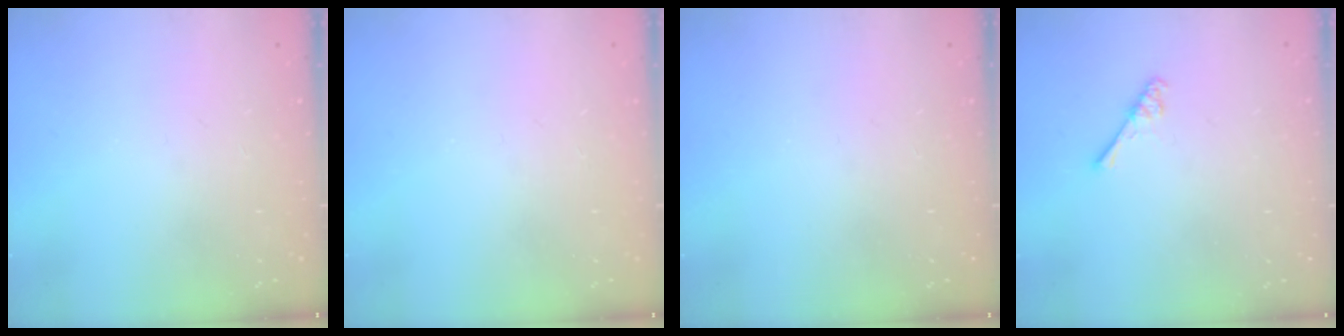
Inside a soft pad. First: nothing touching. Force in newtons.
{"total": 0.0}
{"total": 0.0}
{"total": 3.2, "press": 3.1, "slide": 0.5}